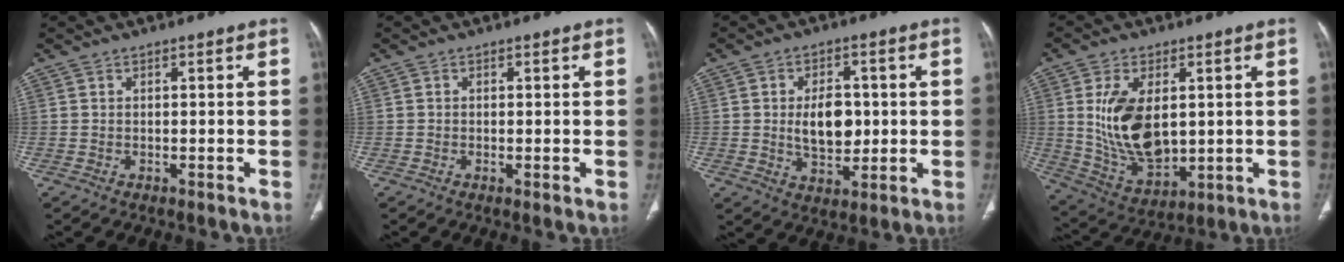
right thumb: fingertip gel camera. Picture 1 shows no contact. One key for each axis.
{"total": 0.7, "fx": -0.2, "fy": 0.2, "fz": 0.7, "tx": -0.017, "ty": -0.004, "tz": -0.004}
{"total": 8.9, "fx": 0.3, "fy": 5.7, "fz": 6.8, "tx": -0.085, "ty": -0.004, "tz": 0.012}
{"total": 14.7, "fx": 1.9, "fy": 8.5, "fz": 11.9, "tx": -0.205, "ty": -0.016, "tz": 0.053}